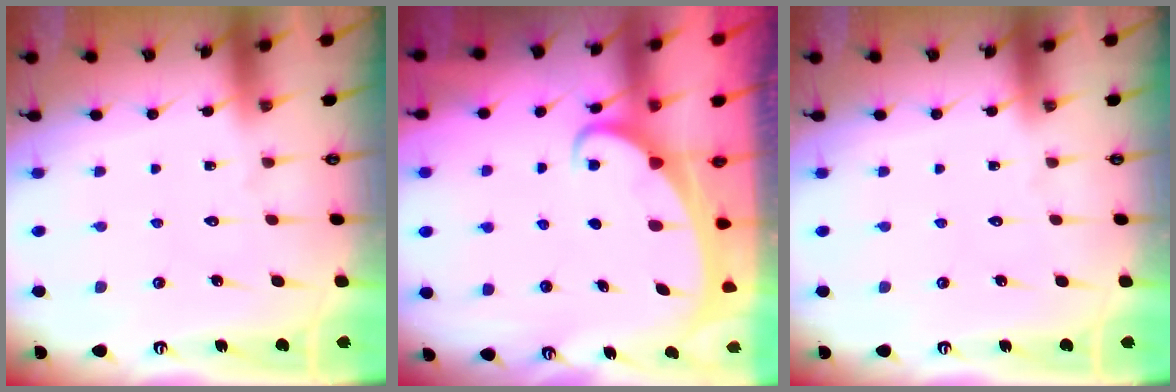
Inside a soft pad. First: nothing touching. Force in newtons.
{"total": 2.2, "press": 2.2, "slide": 0.3}
{"total": 0.0}